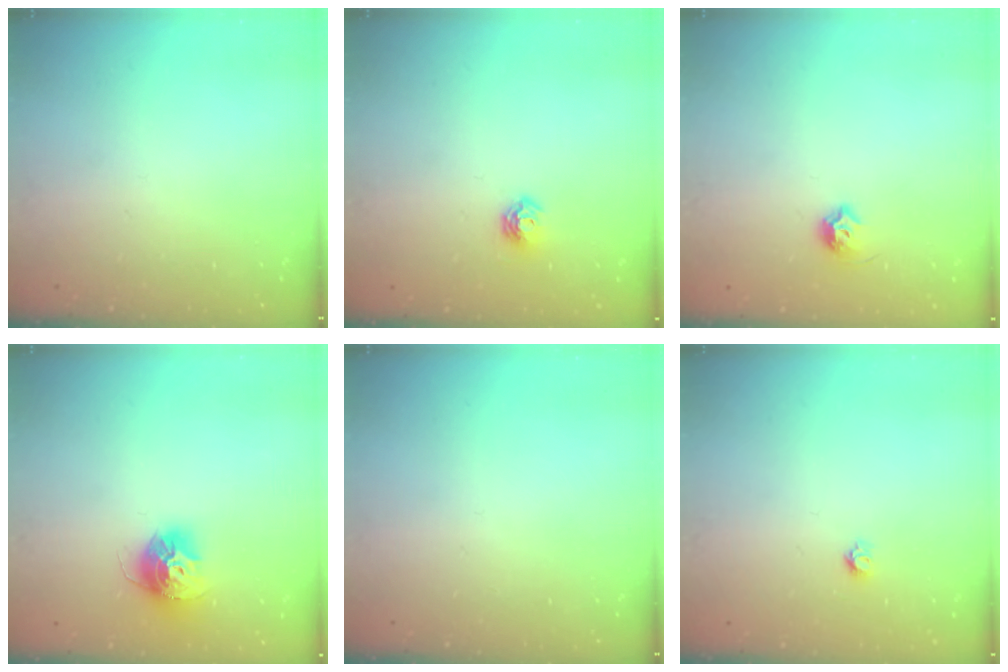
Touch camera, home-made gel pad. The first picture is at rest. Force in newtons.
{"total": 5.2, "press": 5.2, "slide": 0.5}
{"total": 6.7, "press": 6.6, "slide": 1.0}
{"total": 13.5, "press": 13.4, "slide": 1.2}
{"total": 0.0}
{"total": 3.9, "press": 3.9, "slide": 0.3}